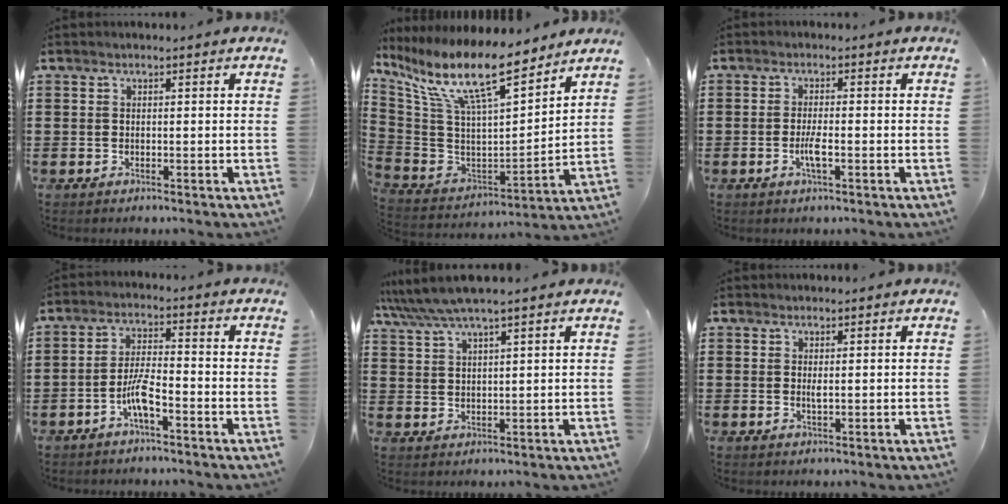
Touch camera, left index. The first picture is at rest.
{"total": 14.1, "force": [9.9, 2.9, 9.6], "torque": [-0.213, -0.062, 0.167]}
{"total": 3.0, "force": [-1.0, 0.5, 2.8], "torque": [-0.064, -0.005, -0.022]}
{"total": 5.4, "force": [-2.9, 1.1, 4.4], "torque": [-0.101, -0.001, -0.059]}
{"total": 5.2, "force": [4.3, 0.2, 3.0], "torque": [-0.069, -0.009, 0.076]}
{"total": 1.0, "force": [0.1, 0.2, 1.0], "torque": [-0.020, -0.001, 0.003]}